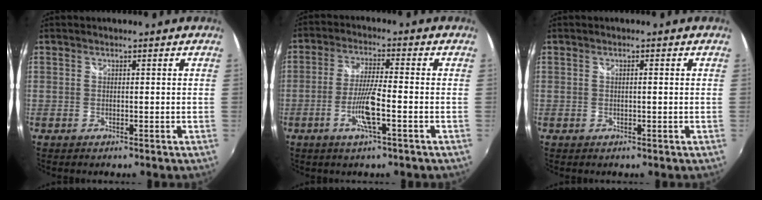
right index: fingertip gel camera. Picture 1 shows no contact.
{"total": 7.4, "force": [-2.7, 0.4, 6.8], "torque": [-0.137, -0.005, -0.053]}
{"total": 0.8, "force": [0.1, 0.0, 0.8], "torque": [-0.015, 0.001, 0.000]}